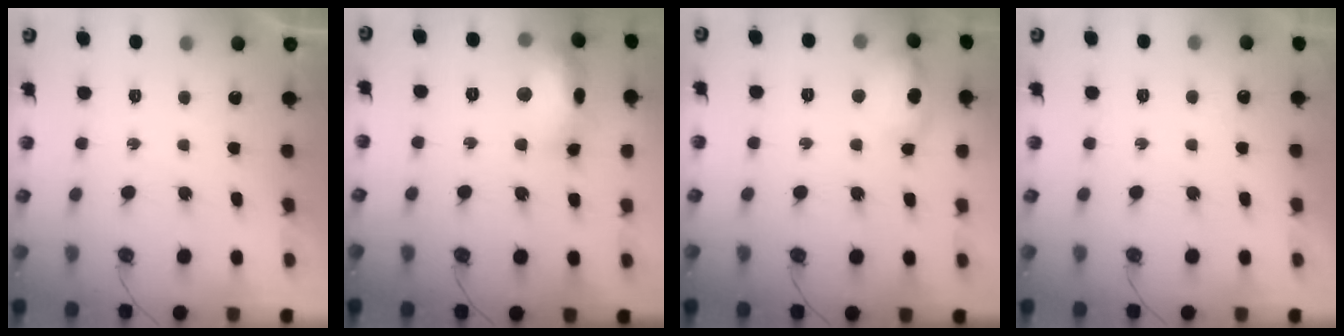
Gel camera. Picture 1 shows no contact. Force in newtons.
{"total": 15.6, "press": 15.5, "slide": 1.7}
{"total": 18.4, "press": 13.5, "slide": 12.5}
{"total": 2.5, "press": 2.4, "slide": 0.5}